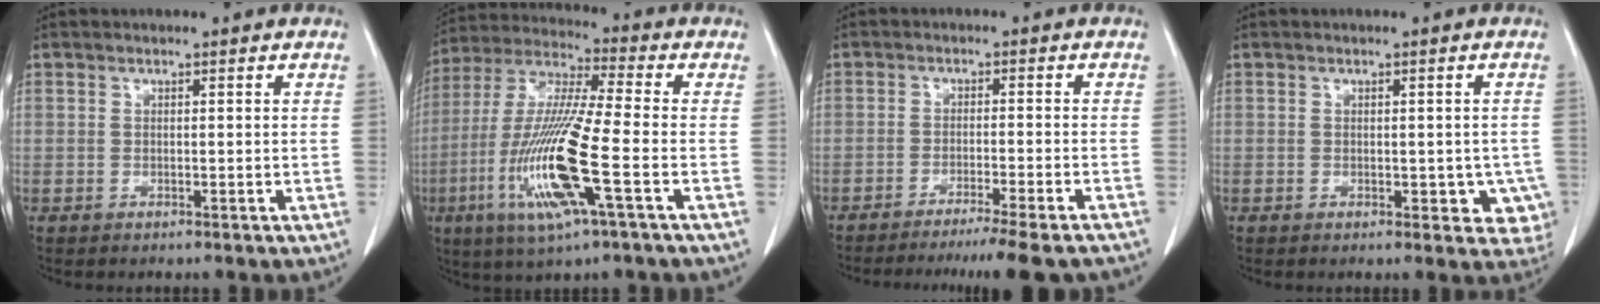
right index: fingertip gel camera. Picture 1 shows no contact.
{"total": 16.6, "force": [-5.0, 0.7, 15.8], "torque": [-0.335, -0.018, -0.098]}
{"total": 13.3, "force": [-11.9, -0.6, 6.0], "torque": [-0.061, -0.036, -0.160]}
{"total": 5.2, "force": [-1.0, 3.1, 4.1], "torque": [-0.020, 0.005, -0.007]}